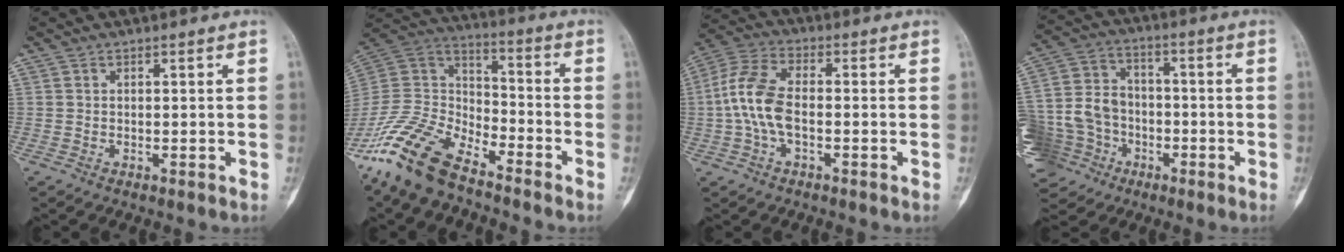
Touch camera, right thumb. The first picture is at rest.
{"total": 16.9, "force": [-12.8, 6.9, 8.6], "torque": [-0.168, 0.068, -0.253]}
{"total": 10.0, "force": [-1.1, 5.2, 8.4], "torque": [-0.189, 0.030, -0.027]}
{"total": 18.4, "force": [-7.0, 15.0, 7.9], "torque": [-0.174, 0.048, -0.119]}